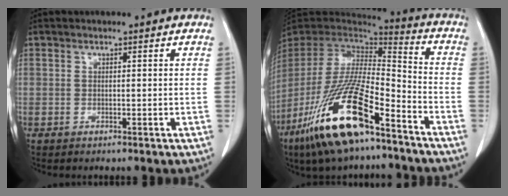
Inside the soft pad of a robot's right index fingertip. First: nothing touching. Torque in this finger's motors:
{"motor_torque": [1.49, -0.65, 1.05, 0.21]}